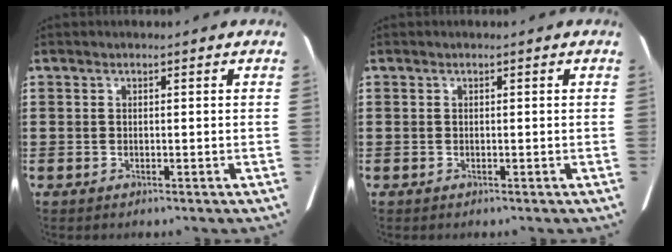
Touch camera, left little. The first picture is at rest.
{"total": 0.0}